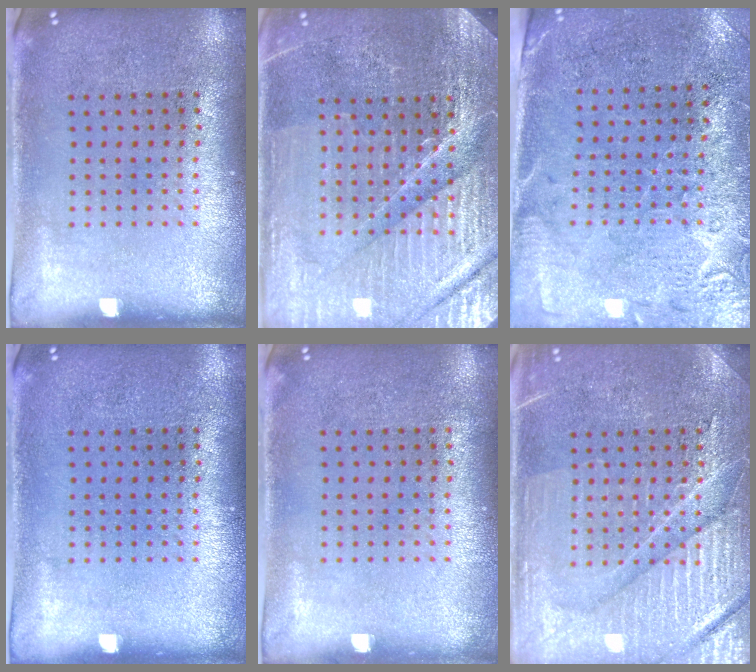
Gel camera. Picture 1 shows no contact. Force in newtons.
{"total": 4.8, "press": 4.6, "slide": 1.4}
{"total": 2.8, "press": 2.5, "slide": 1.3}
{"total": 0.0}
{"total": 0.0}
{"total": 6.1, "press": 6.0, "slide": 0.8}